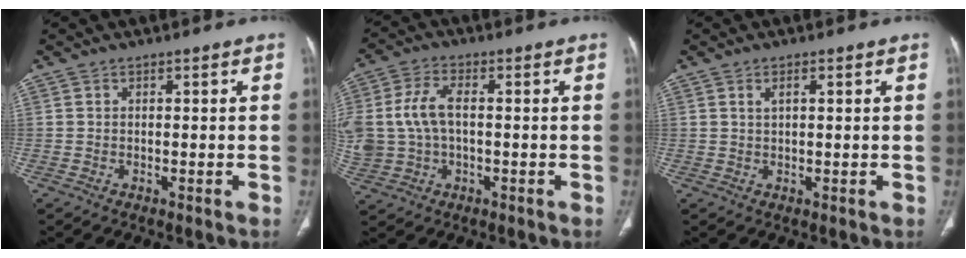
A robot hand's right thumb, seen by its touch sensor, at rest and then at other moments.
{"total": 10.6, "force": [0.3, 6.7, 8.2], "torque": [-0.188, 0.020, 0.011]}
{"total": 1.8, "force": [0.8, 0.7, 1.4], "torque": [-0.030, 0.004, 0.016]}